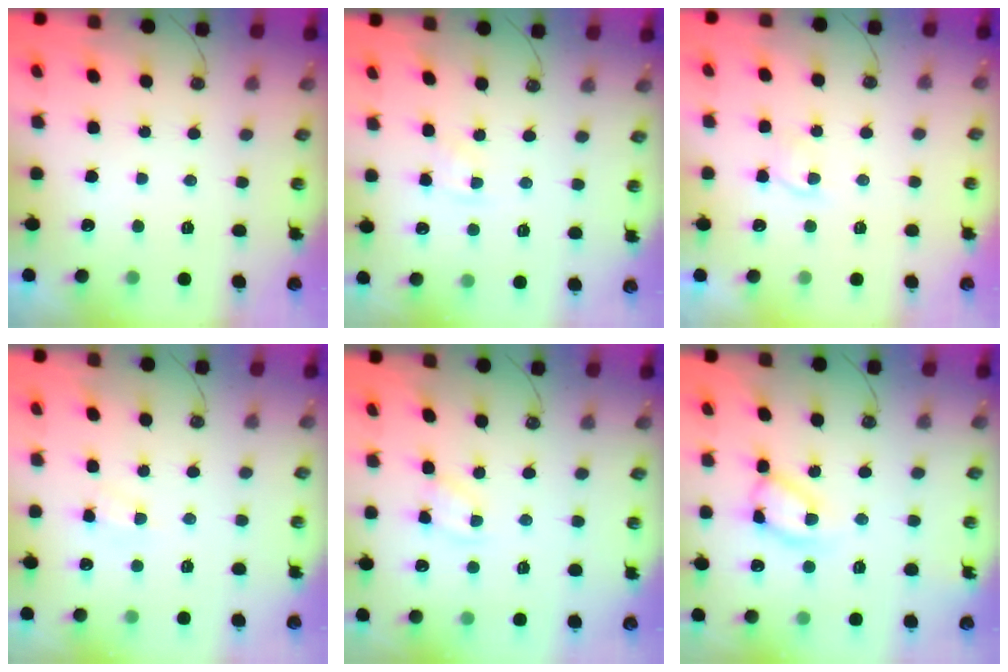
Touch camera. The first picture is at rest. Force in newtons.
{"total": 4.7, "press": 4.6, "slide": 0.6}
{"total": 2.1, "press": 2.1, "slide": 0.4}
{"total": 4.3, "press": 4.2, "slide": 0.6}
{"total": 2.1, "press": 2.1, "slide": 0.3}
{"total": 12.4, "press": 12.4, "slide": 1.0}